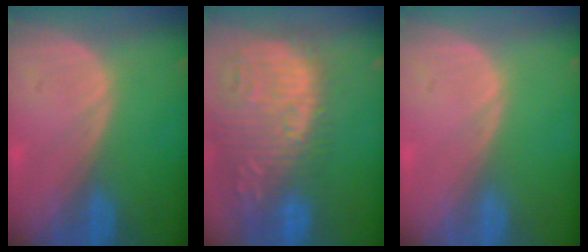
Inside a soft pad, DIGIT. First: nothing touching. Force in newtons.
{"total": 15.8, "press": 13.2, "slide": 8.7}
{"total": 0.0}